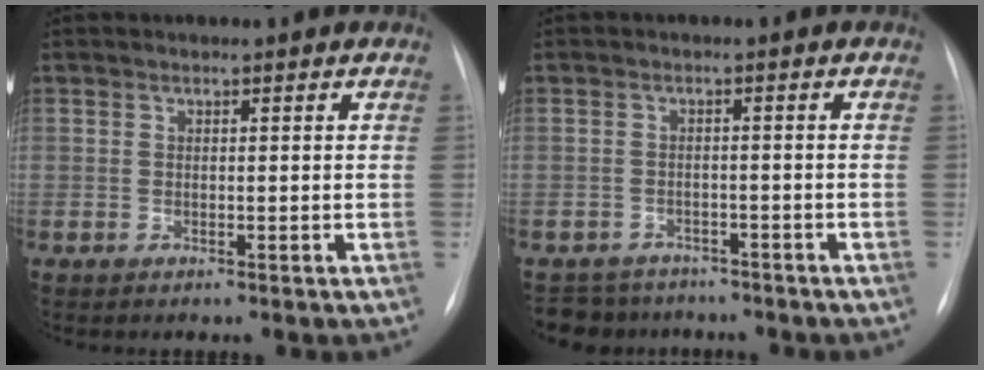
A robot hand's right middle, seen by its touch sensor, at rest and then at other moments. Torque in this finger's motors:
{"motor_torque": [0.00, -0.06, -0.02, -0.01]}